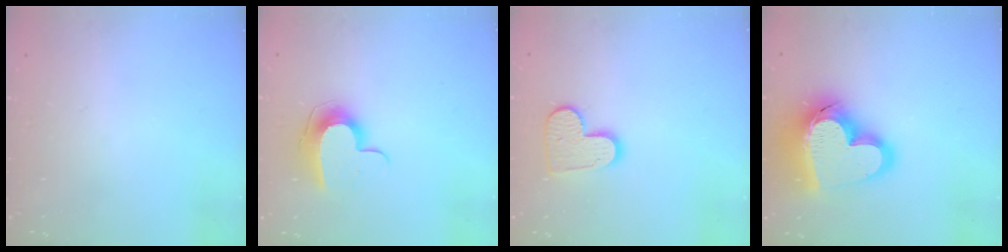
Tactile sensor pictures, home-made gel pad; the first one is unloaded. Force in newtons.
{"total": 9.8, "press": 9.8, "slide": 0.1}
{"total": 9.7, "press": 9.7, "slide": 0.5}
{"total": 23.0, "press": 22.9, "slide": 2.3}